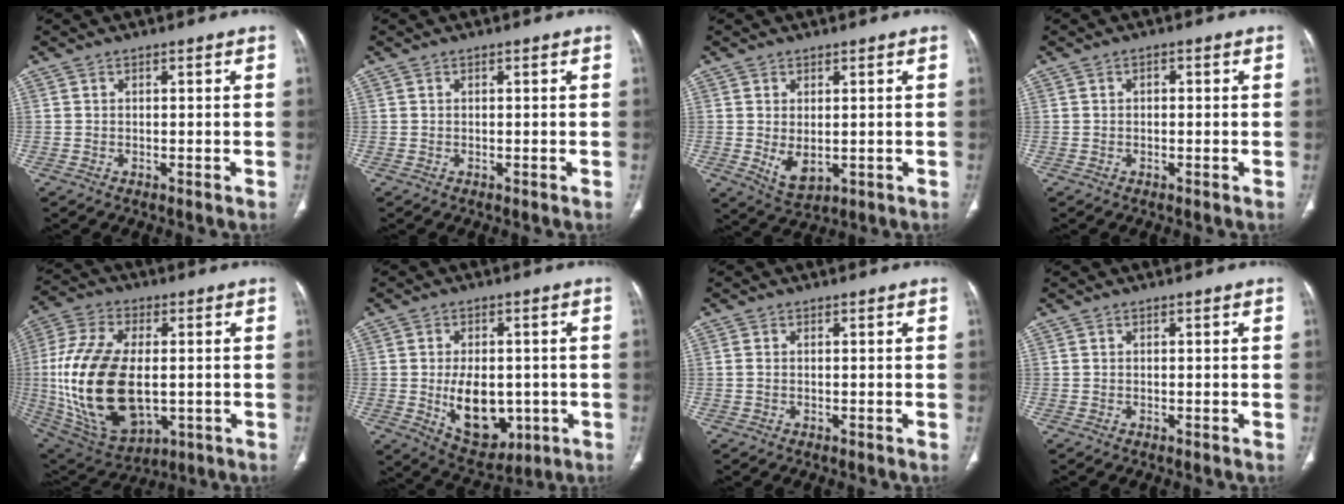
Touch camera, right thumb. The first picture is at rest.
{"total": 0.0}
{"total": 5.0, "force": [-0.4, 2.8, 4.1], "torque": [-0.068, -0.011, 0.011]}
{"total": 0.9, "force": [0.0, 0.6, 0.6], "torque": [-0.010, 0.003, -0.002]}
{"total": 23.8, "force": [-1.3, 13.1, 19.8], "torque": [-0.407, -0.010, 0.000]}
{"total": 12.6, "force": [-1.9, 7.9, 9.5], "torque": [-0.119, -0.006, -0.008]}
{"total": 0.8, "force": [0.0, 0.4, 0.7], "torque": [-0.023, 0.001, 0.000]}
{"total": 0.0}